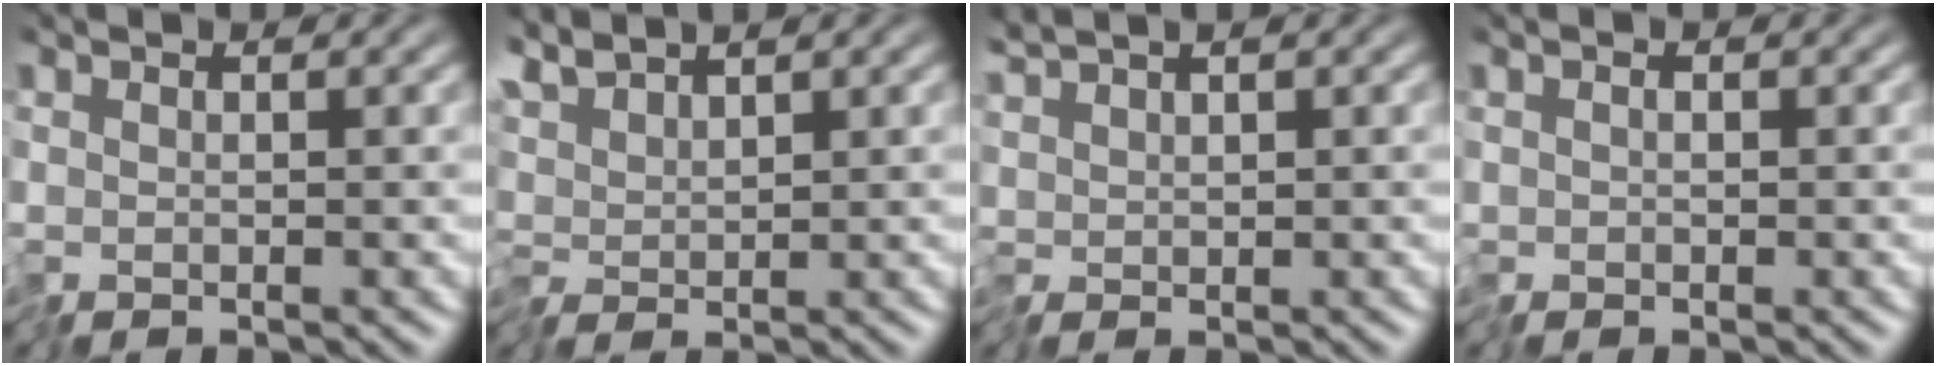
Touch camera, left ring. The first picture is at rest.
{"total": 2.8, "force": [2.4, 0.6, 1.3], "torque": [-0.037, 0.007, 0.045]}
{"total": 1.6, "force": [1.4, 0.5, 0.8], "torque": [-0.025, 0.007, 0.029]}
{"total": 0.7, "force": [-0.3, 0.5, 0.4], "torque": [-0.009, 0.000, -0.008]}